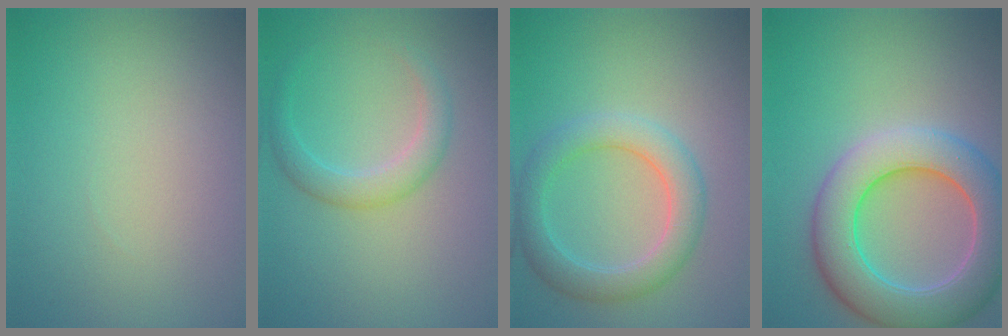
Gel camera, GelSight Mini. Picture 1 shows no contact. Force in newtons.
{"total": 2.5, "press": 2.5, "slide": 0.0}
{"total": 4.2, "press": 4.2, "slide": 0.1}
{"total": 8.3, "press": 8.3, "slide": 0.3}